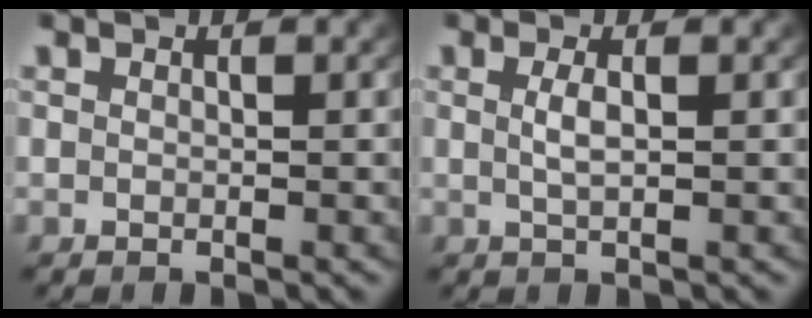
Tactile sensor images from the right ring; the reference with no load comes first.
{"total": 1.5, "force": [0.1, 0.1, 1.4], "torque": [-0.033, -0.009, 0.009]}